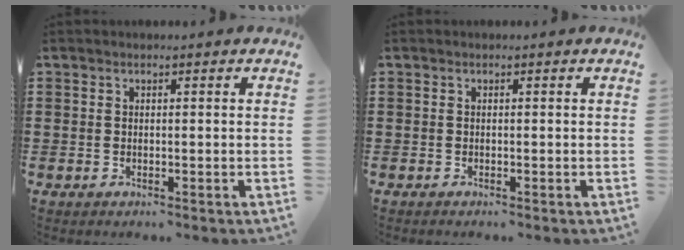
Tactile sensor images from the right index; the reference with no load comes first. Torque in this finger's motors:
{"motor_torque": [-0.08, -0.12, -0.01, -0.01]}